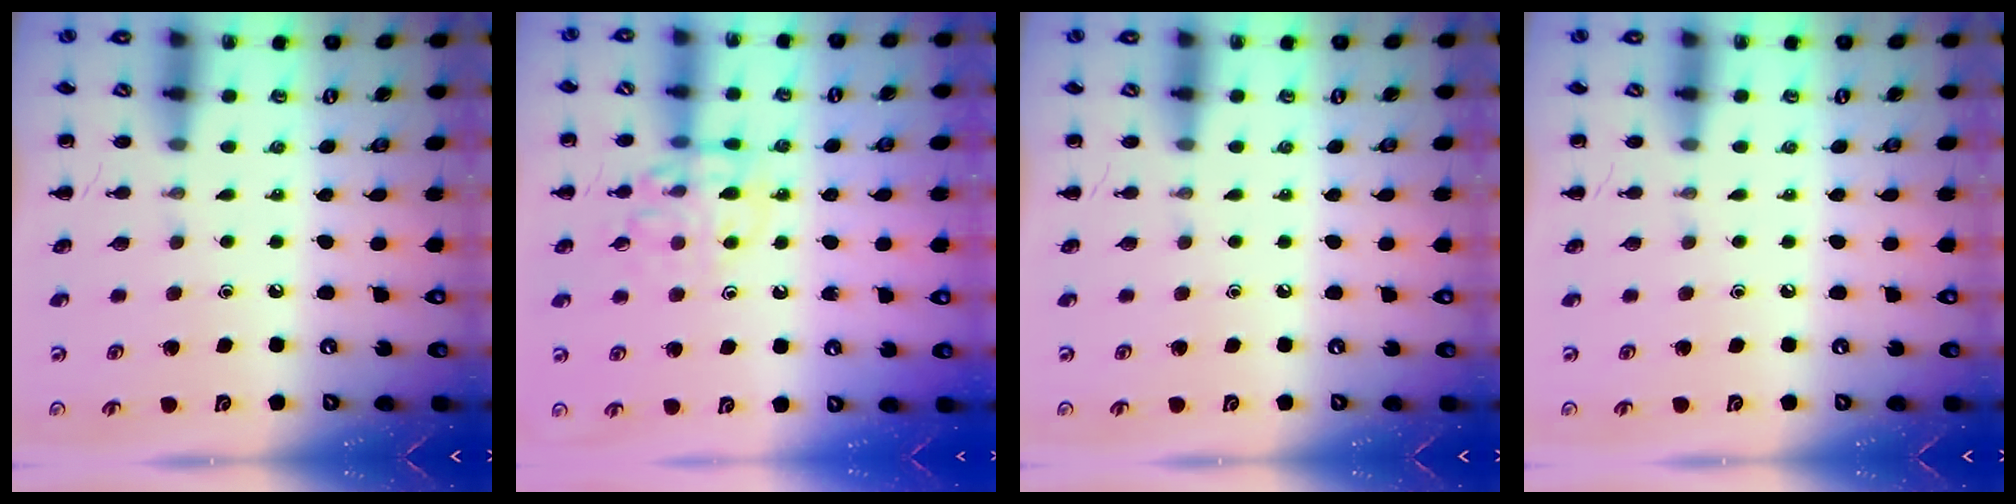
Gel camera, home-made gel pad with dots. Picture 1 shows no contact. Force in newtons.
{"total": 11.9, "press": 11.9, "slide": 1.0}
{"total": 0.0}
{"total": 0.0}